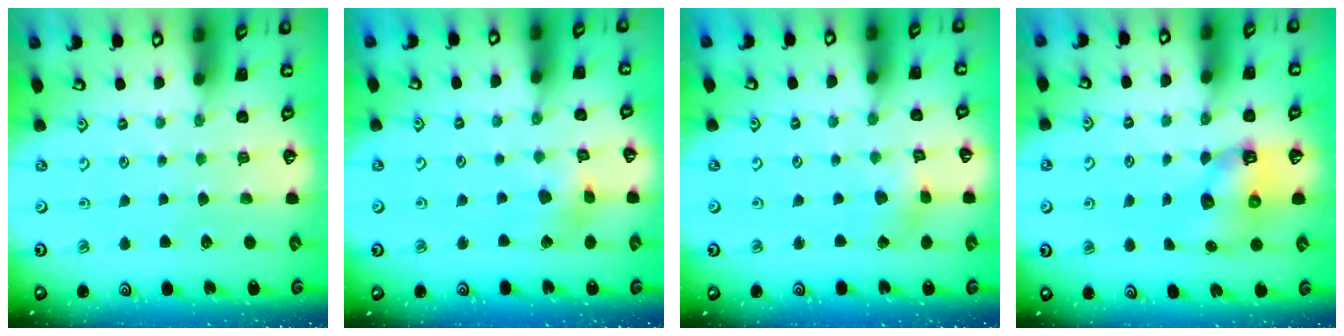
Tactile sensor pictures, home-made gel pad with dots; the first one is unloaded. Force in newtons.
{"total": 5.4, "press": 5.3, "slide": 0.7}
{"total": 2.7, "press": 2.7, "slide": 0.2}
{"total": 7.1, "press": 7.0, "slide": 1.0}